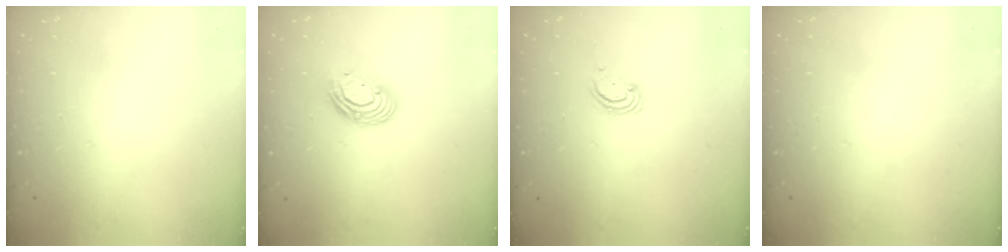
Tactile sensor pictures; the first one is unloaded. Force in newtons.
{"total": 9.8, "press": 9.8, "slide": 0.6}
{"total": 2.8, "press": 2.8, "slide": 0.3}
{"total": 0.0}